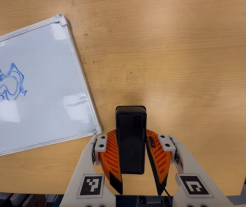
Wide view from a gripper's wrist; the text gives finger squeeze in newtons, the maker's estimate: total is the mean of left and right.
{"total": 9.2, "left": 7.1, "right": 11.3}